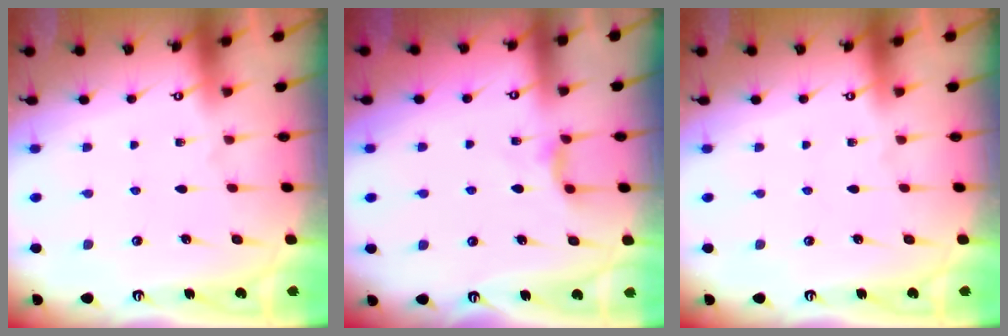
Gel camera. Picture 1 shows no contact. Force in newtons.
{"total": 4.8, "press": 4.8, "slide": 0.7}
{"total": 0.0}